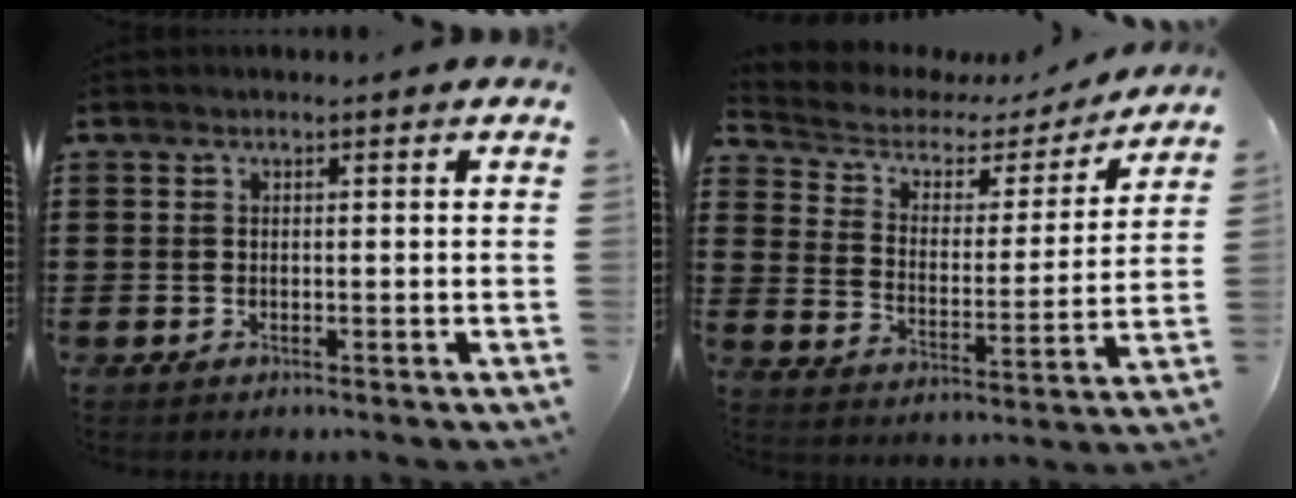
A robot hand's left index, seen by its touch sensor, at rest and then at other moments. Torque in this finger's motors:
{"motor_torque": [1.96, -0.17, 0.21, -0.01]}